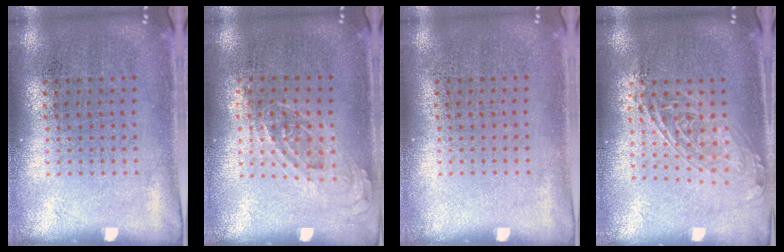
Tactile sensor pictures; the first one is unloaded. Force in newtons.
{"total": 0.7, "press": 0.7, "slide": 0.3}
{"total": 0.0}
{"total": 1.7, "press": 1.4, "slide": 0.9}